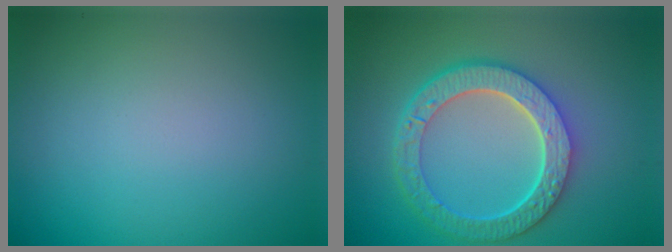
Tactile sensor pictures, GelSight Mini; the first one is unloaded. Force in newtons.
{"total": 6.4, "press": 4.9, "slide": 4.0}